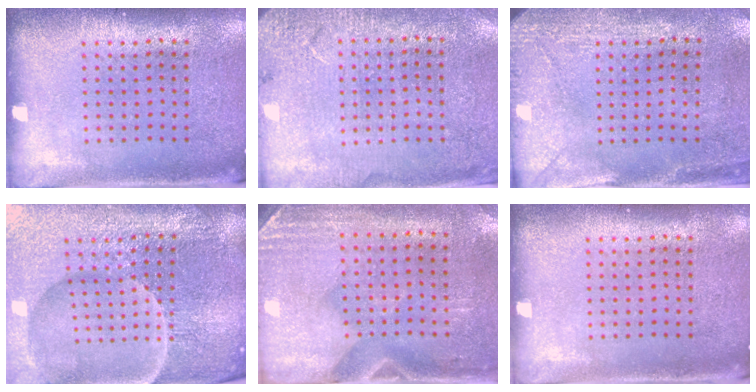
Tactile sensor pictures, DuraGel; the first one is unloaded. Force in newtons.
{"total": 2.5, "press": 2.5, "slide": 0.2}
{"total": 2.9, "press": 2.5, "slide": 1.5}
{"total": 5.7, "press": 5.3, "slide": 2.0}
{"total": 2.9, "press": 2.5, "slide": 1.5}
{"total": 0.0}